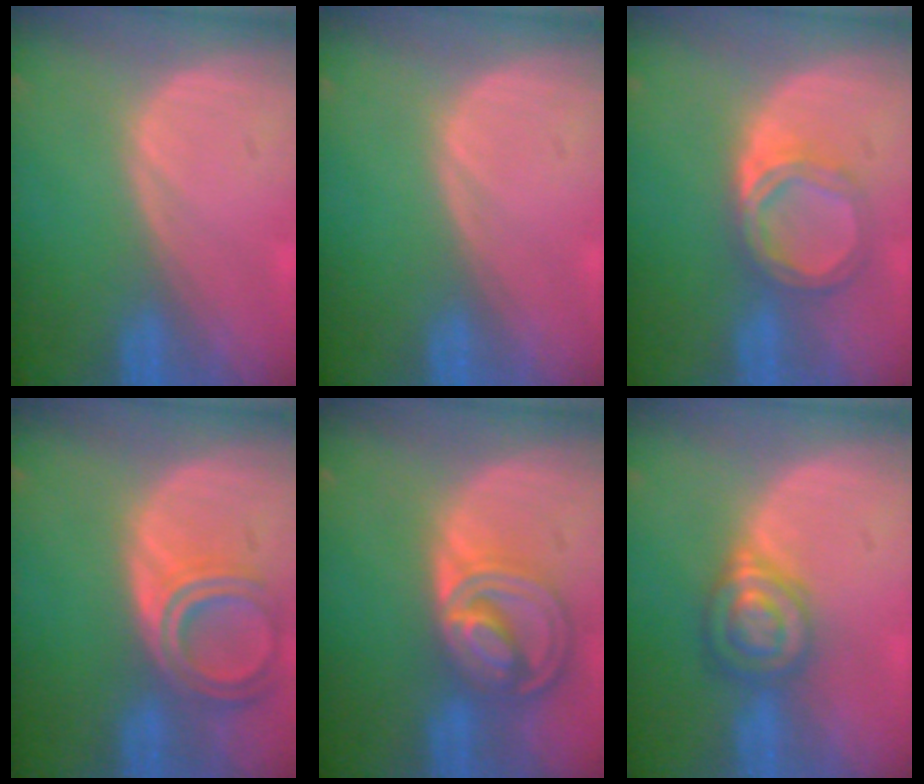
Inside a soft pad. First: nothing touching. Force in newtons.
{"total": 0.0}
{"total": 4.8, "press": 4.8, "slide": 0.5}
{"total": 6.6, "press": 5.9, "slide": 3.0}
{"total": 8.5, "press": 7.3, "slide": 4.4}
{"total": 6.2, "press": 5.8, "slide": 2.2}